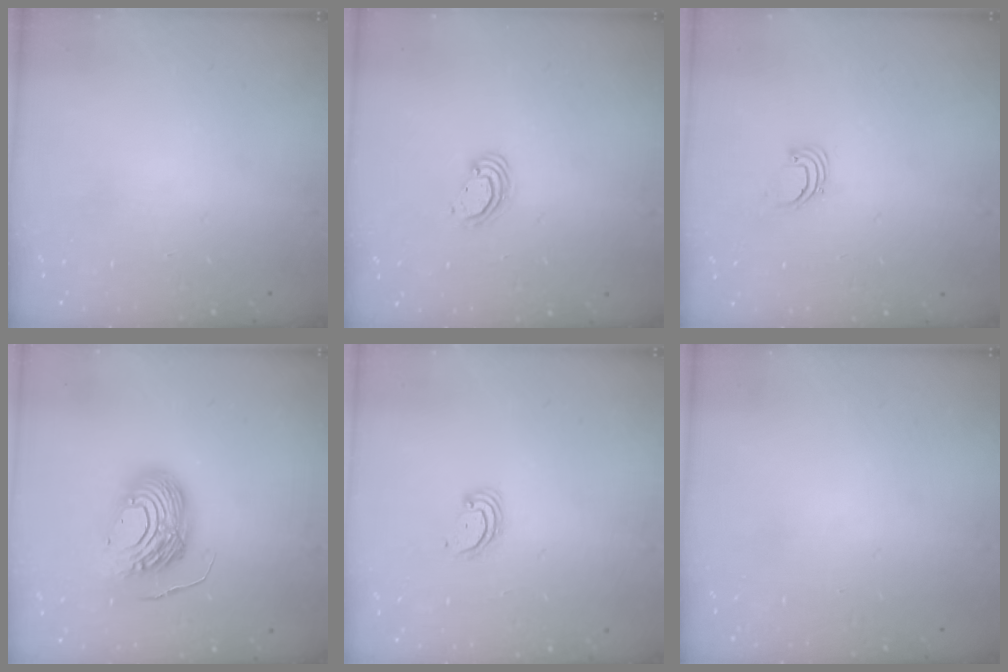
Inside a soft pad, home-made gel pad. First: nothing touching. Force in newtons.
{"total": 3.6, "press": 3.6, "slide": 0.4}
{"total": 1.9, "press": 1.9, "slide": 0.1}
{"total": 13.0, "press": 13.0, "slide": 1.1}
{"total": 2.8, "press": 2.8, "slide": 0.2}
{"total": 0.0}